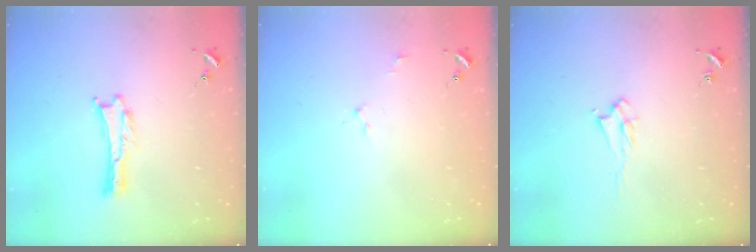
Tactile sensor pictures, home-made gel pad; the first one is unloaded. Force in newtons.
{"total": 2.2, "press": 2.2, "slide": 0.2}
{"total": 2.2, "press": 2.2, "slide": 0.4}